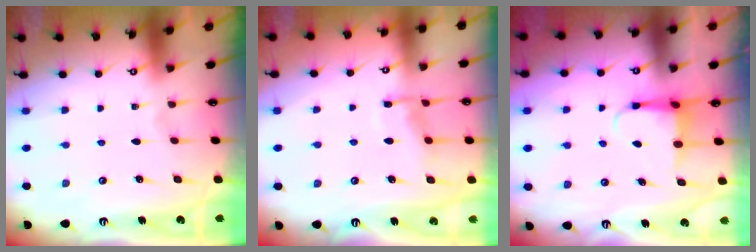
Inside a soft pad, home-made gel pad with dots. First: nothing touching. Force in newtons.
{"total": 7.3, "press": 7.2, "slide": 0.7}
{"total": 4.6, "press": 4.5, "slide": 0.5}